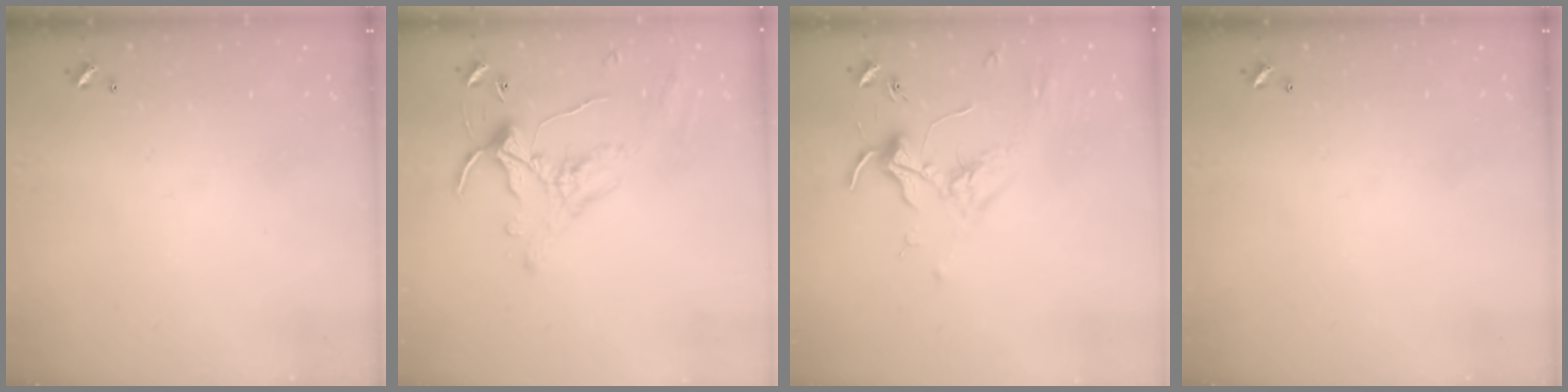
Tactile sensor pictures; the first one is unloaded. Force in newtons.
{"total": 0.9, "press": 0.1, "slide": 0.9}
{"total": 1.7, "press": 1.5, "slide": 0.7}
{"total": 0.0}